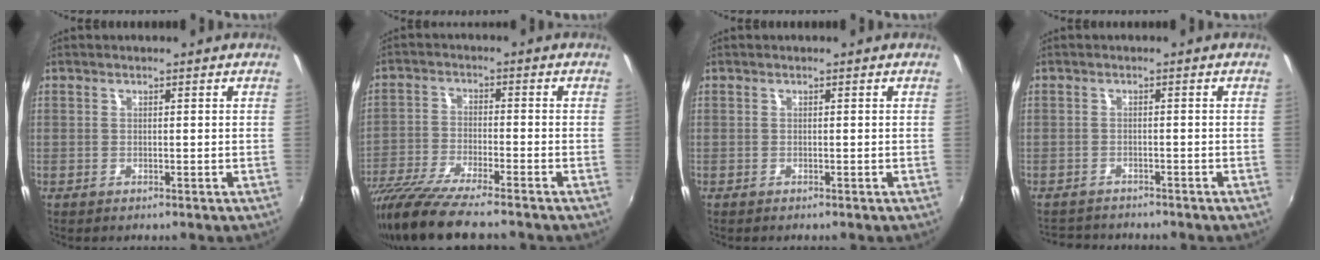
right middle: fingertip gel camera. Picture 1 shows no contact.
{"total": 13.3, "force": [-11.0, 0.9, 7.4], "torque": [-0.160, -0.047, -0.200]}
{"total": 0.0}
{"total": 4.8, "force": [-4.5, 1.1, 0.9], "torque": [-0.030, -0.005, -0.072]}